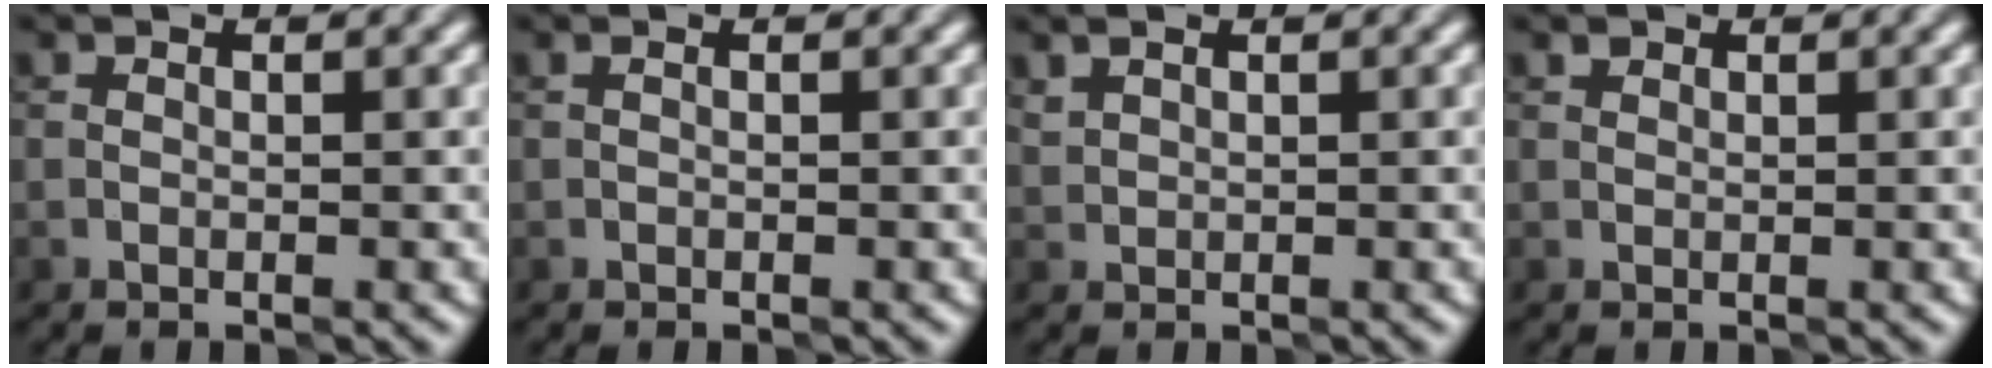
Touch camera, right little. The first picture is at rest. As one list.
[{"total": 0.0}, {"total": 0.7, "force": [0.6, 0.3, 0.0], "torque": [0.003, 0.004, 0.014]}, {"total": 0.5, "force": [0.5, 0.2, 0.1], "torque": [-0.002, -0.001, 0.003]}]